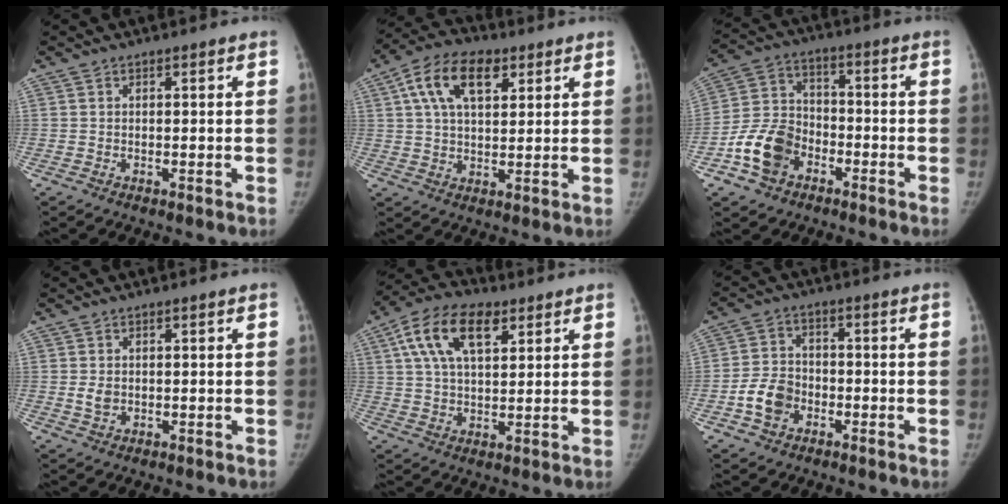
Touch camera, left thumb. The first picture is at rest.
{"total": 12.0, "force": [4.9, 6.8, 8.7], "torque": [-0.139, 0.006, 0.081]}
{"total": 11.4, "force": [-5.4, 8.3, 5.7], "torque": [-0.094, 0.037, -0.104]}
{"total": 2.1, "force": [-0.1, 1.6, 1.3], "torque": [-0.020, 0.000, 0.002]}
{"total": 13.4, "force": [5.7, 7.1, 9.7], "torque": [-0.164, 0.004, 0.097]}
{"total": 7.1, "force": [-2.8, 5.5, 3.6], "torque": [-0.052, 0.024, -0.053]}